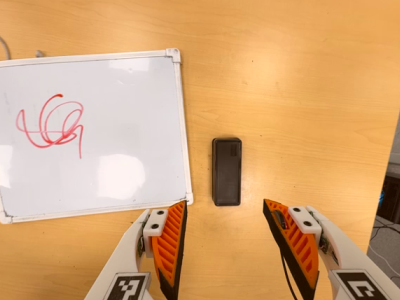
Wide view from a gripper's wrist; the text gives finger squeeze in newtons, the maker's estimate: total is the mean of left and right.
{"total": 0.0}